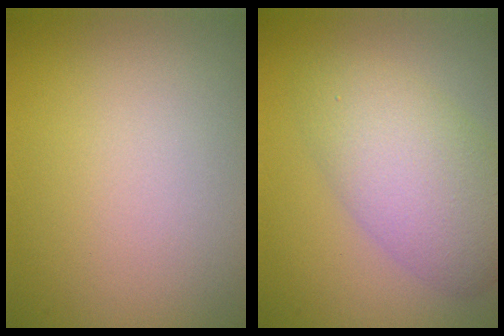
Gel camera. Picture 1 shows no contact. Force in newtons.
{"total": 6.0, "press": 6.0, "slide": 0.1}